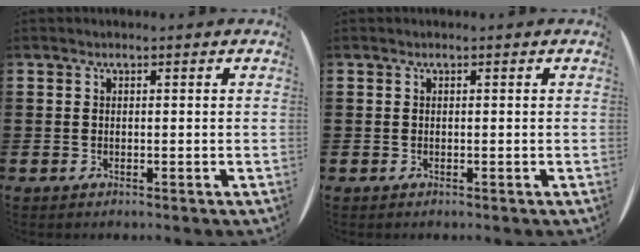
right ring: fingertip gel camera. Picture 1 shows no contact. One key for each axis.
{"total": 0.0}